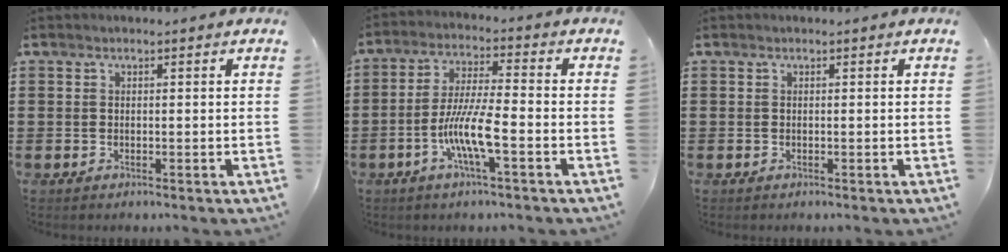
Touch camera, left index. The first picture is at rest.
{"total": 8.1, "force": [-3.5, 1.2, 7.2], "torque": [-0.153, -0.007, -0.073]}
{"total": 0.0}